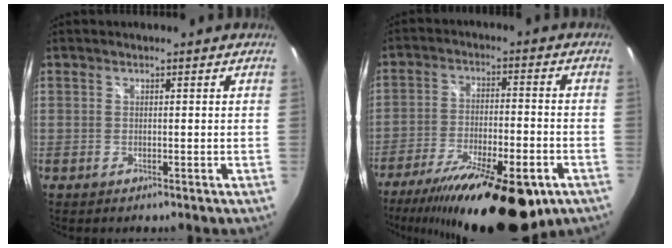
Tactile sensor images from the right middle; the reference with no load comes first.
{"total": 22.4, "force": [-15.4, 6.6, 14.9], "torque": [-0.270, -0.049, -0.238]}